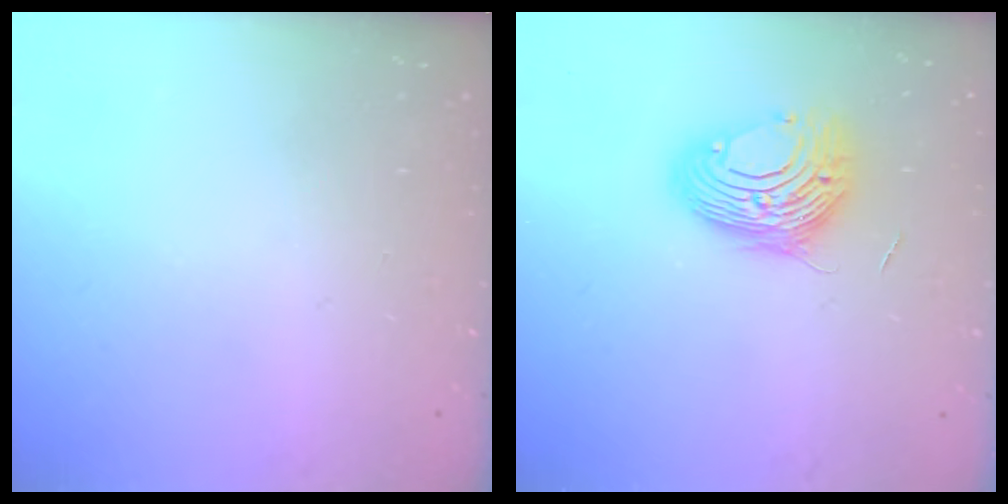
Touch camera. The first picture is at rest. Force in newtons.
{"total": 11.0, "press": 10.9, "slide": 1.1}